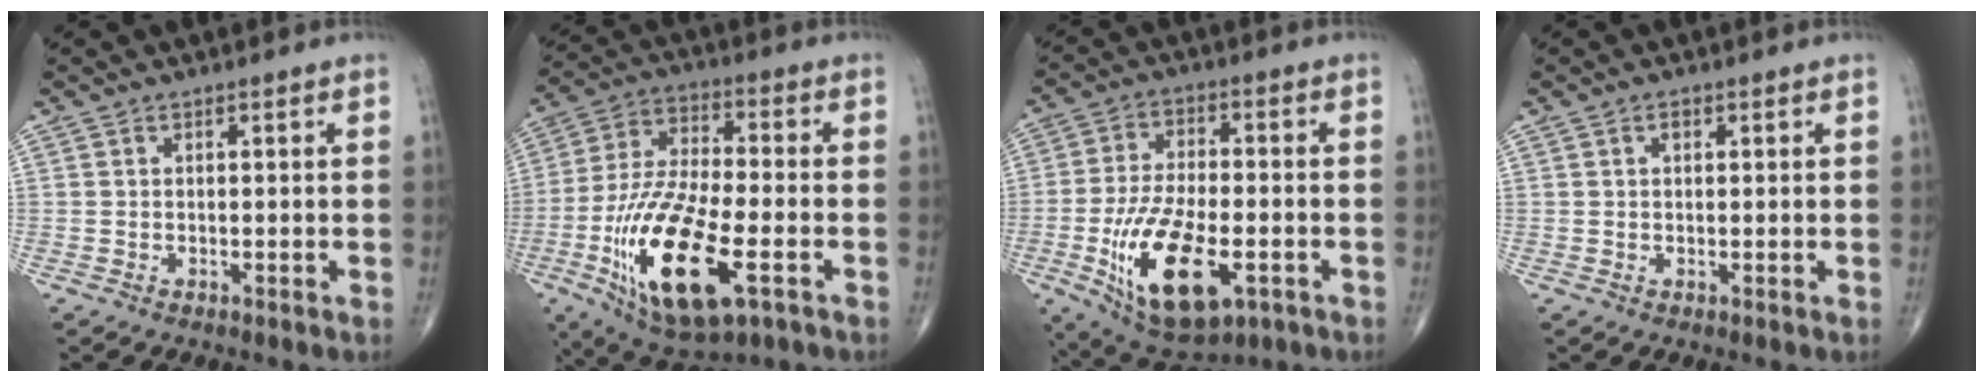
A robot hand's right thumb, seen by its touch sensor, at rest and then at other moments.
{"total": 21.9, "force": [-7.5, 8.3, 18.8], "torque": [-0.381, 0.008, -0.123]}
{"total": 18.1, "force": [-6.0, 8.3, 14.9], "torque": [-0.270, 0.004, -0.090]}
{"total": 1.1, "force": [0.5, 0.7, 0.8], "torque": [-0.008, 0.000, 0.007]}